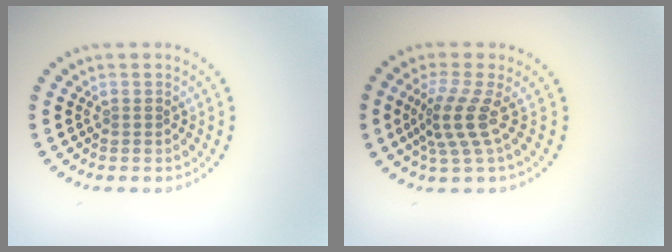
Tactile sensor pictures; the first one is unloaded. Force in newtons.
{"total": 3.5, "press": 2.5, "slide": 2.5}